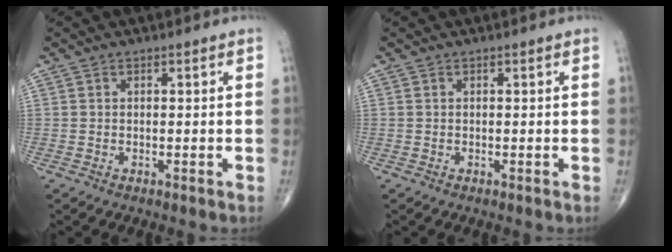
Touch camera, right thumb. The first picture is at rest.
{"total": 0.0}